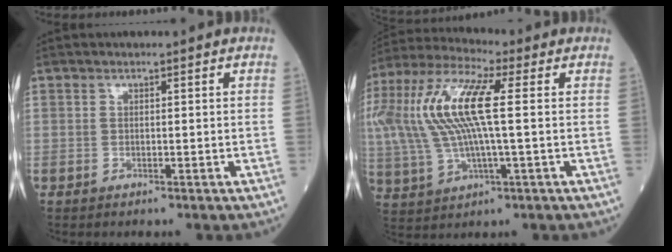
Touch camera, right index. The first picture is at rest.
{"total": 19.0, "force": [2.9, 5.0, 18.1], "torque": [-0.421, 0.023, 0.052]}